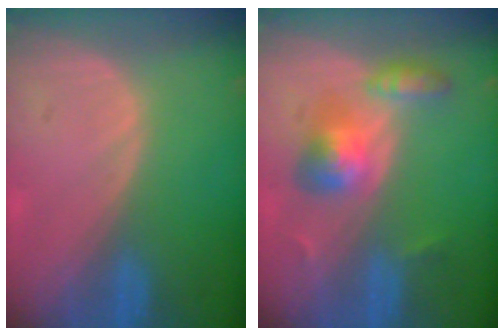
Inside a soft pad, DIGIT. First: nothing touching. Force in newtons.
{"total": 5.7, "press": 5.5, "slide": 1.5}